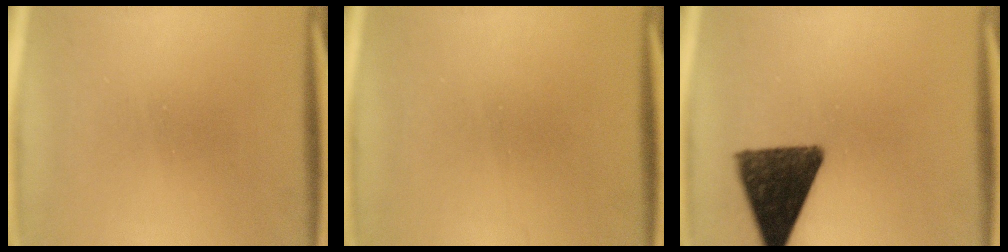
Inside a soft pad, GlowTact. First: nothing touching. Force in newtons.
{"total": 1.1}
{"total": 13.3}